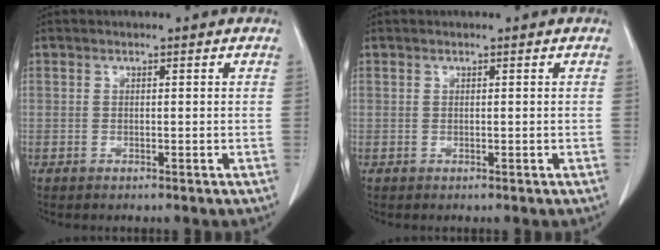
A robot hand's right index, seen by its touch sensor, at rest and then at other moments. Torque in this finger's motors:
{"motor_torque": [0.00, 0.00, 0.00, 0.00]}